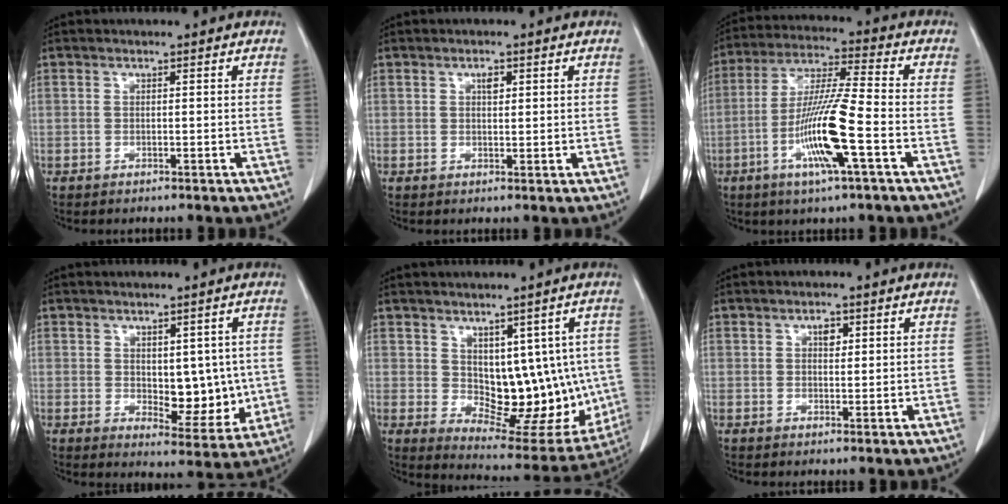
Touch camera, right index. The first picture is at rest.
{"total": 1.7, "force": [0.8, 0.8, 1.2], "torque": [-0.017, -0.001, 0.011]}
{"total": 12.7, "force": [-4.2, 0.1, 12.0], "torque": [-0.237, -0.008, -0.084]}
{"total": 8.2, "force": [0.0, 4.1, 7.1], "torque": [-0.078, -0.005, 0.015]}
{"total": 13.5, "force": [0.7, 7.6, 11.1], "torque": [-0.122, 0.006, 0.036]}
{"total": 2.0, "force": [0.9, 1.1, 1.4], "torque": [-0.017, -0.002, 0.013]}